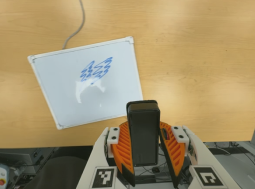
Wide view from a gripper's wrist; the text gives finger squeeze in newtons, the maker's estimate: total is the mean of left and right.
{"total": 6.3, "left": 6.2, "right": 6.4}